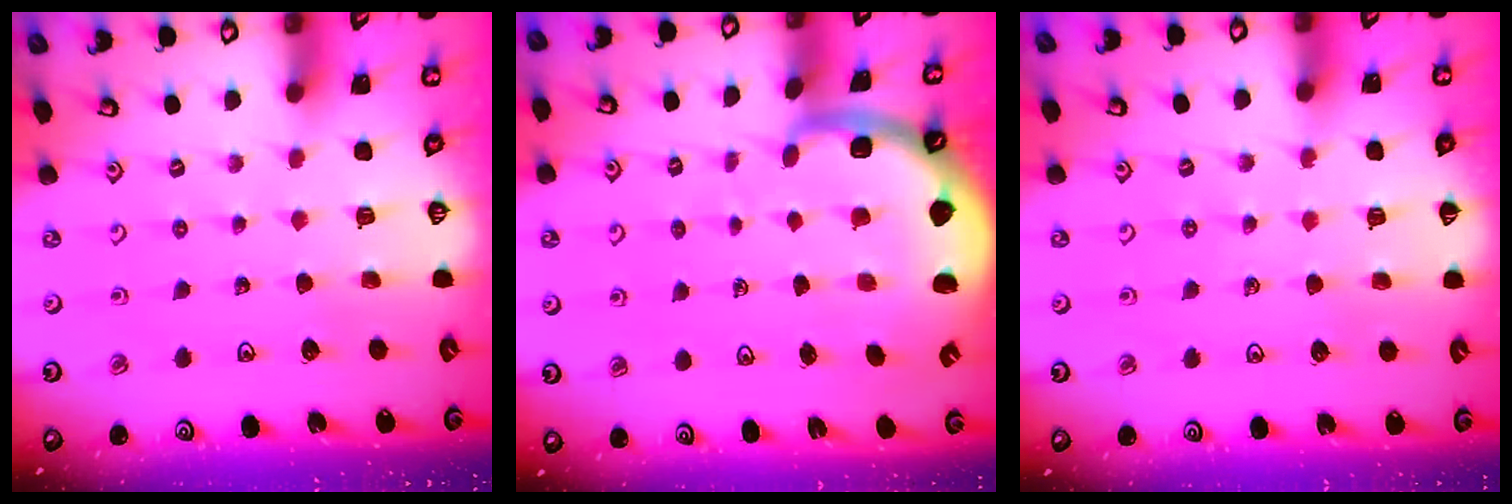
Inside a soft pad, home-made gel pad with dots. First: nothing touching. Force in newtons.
{"total": 6.0, "press": 5.4, "slide": 2.7}
{"total": 5.1, "press": 4.9, "slide": 1.6}